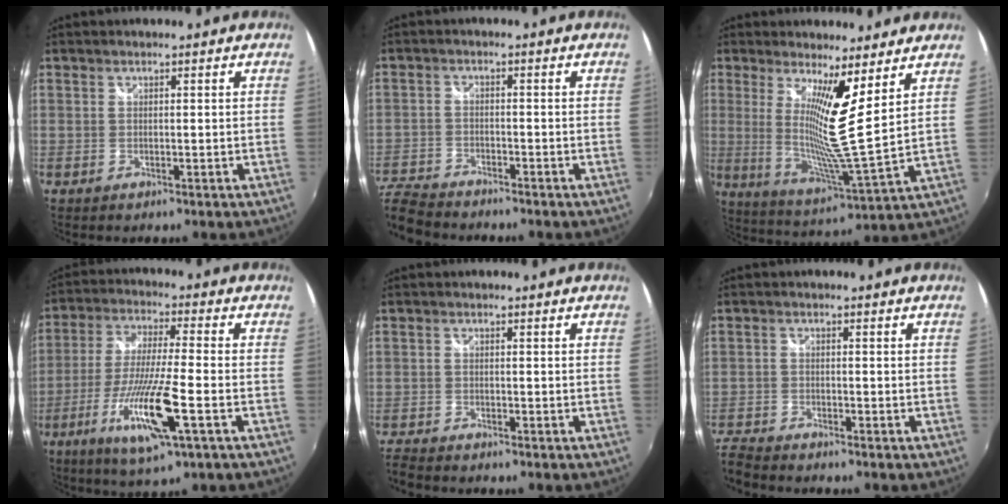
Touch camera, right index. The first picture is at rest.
{"total": 10.1, "force": [-9.1, 3.2, 3.1], "torque": [-0.101, -0.016, -0.173]}
{"total": 11.6, "force": [5.4, -0.7, 10.3], "torque": [-0.172, -0.023, 0.094]}
{"total": 14.8, "force": [-5.9, 1.4, 13.5], "torque": [-0.275, -0.026, -0.109]}
{"total": 4.1, "force": [-4.0, 0.6, 0.8], "torque": [-0.031, -0.021, -0.080]}
{"total": 6.2, "force": [-6.0, 0.9, 1.1], "torque": [-0.049, -0.019, -0.123]}